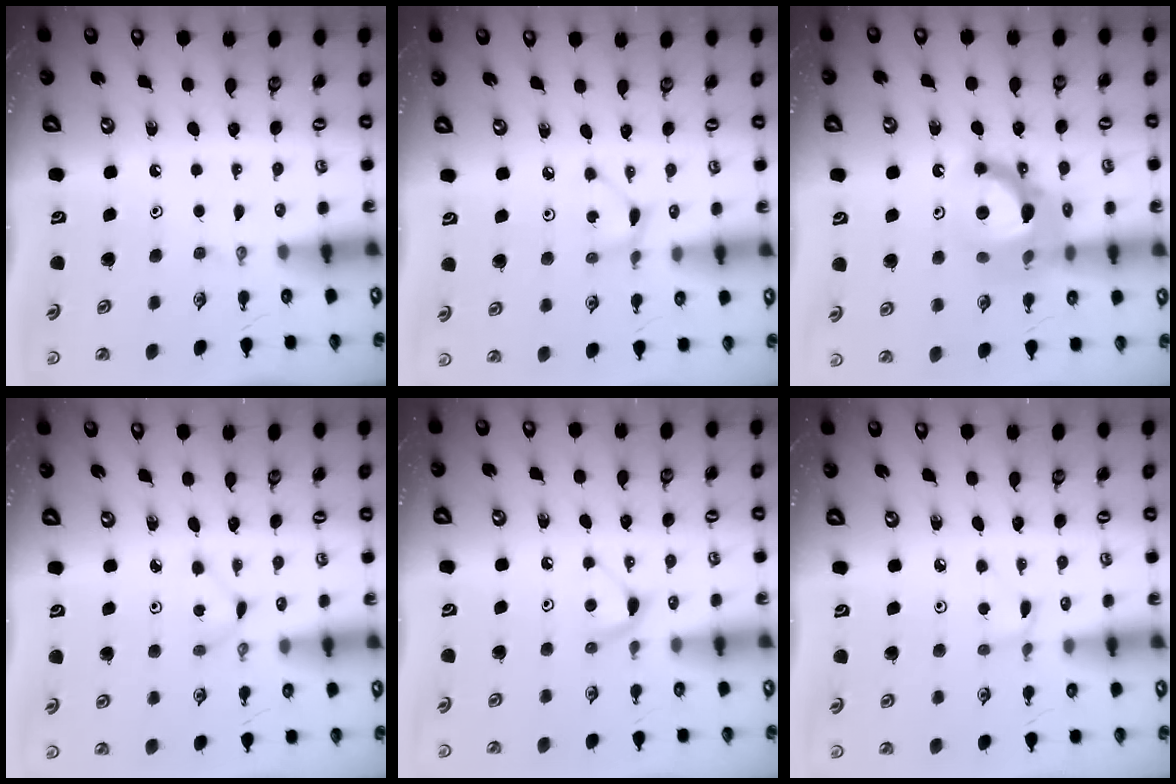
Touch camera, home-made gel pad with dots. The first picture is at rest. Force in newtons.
{"total": 1.9, "press": 1.9, "slide": 0.1}
{"total": 13.5, "press": 13.5, "slide": 1.1}
{"total": 1.6, "press": 1.6, "slide": 0.2}
{"total": 6.1, "press": 6.1, "slide": 0.9}
{"total": 0.8, "press": 0.8, "slide": 0.1}